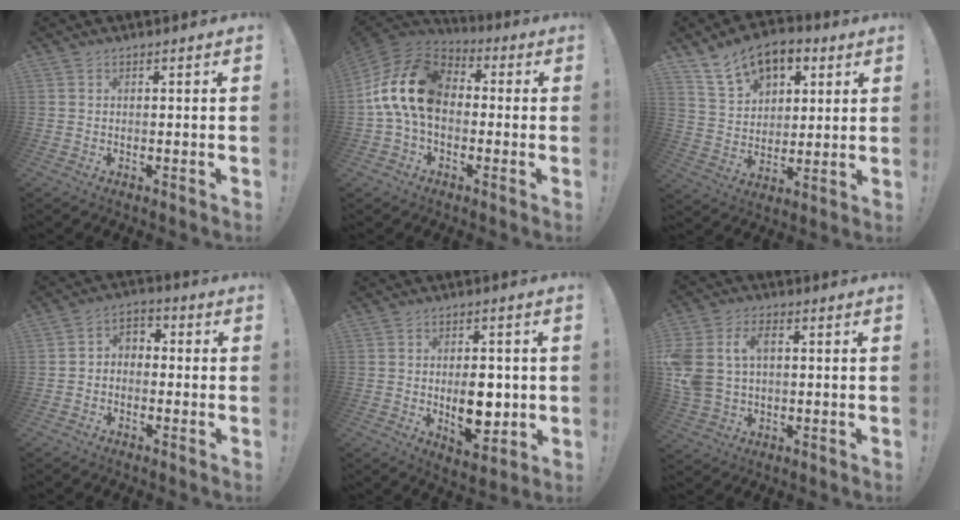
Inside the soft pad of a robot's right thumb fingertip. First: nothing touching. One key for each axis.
{"total": 18.3, "fx": 1.5, "fy": 12.4, "fz": 13.3, "tx": -0.247, "ty": 0.017, "tz": 0.035}
{"total": 14.5, "fx": 8.2, "fy": 9.7, "fz": 7.1, "tx": -0.106, "ty": -0.045, "tz": 0.155}
{"total": 4.4, "fx": -2.3, "fy": 3.3, "fz": 1.7, "tx": -0.030, "ty": 0.020, "tz": -0.044}
{"total": 10.6, "fx": -1.0, "fy": 6.2, "fz": 8.5, "tx": -0.126, "ty": -0.001, "tz": -0.012}
{"total": 10.7, "fx": 2.2, "fy": 7.6, "fz": 7.2, "tx": -0.164, "ty": 0.002, "tz": 0.041}